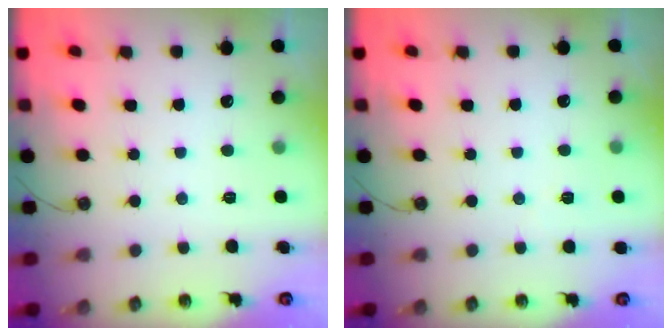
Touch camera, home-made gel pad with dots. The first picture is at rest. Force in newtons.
{"total": 5.4, "press": 3.7, "slide": 3.8}